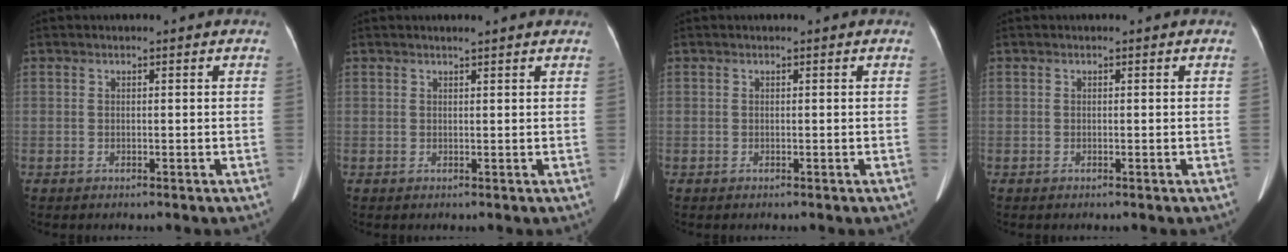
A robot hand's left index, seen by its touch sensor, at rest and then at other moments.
{"total": 2.3, "force": [2.1, 0.0, 1.0], "torque": [-0.016, 0.014, 0.025]}
{"total": 0.0}
{"total": 0.0}